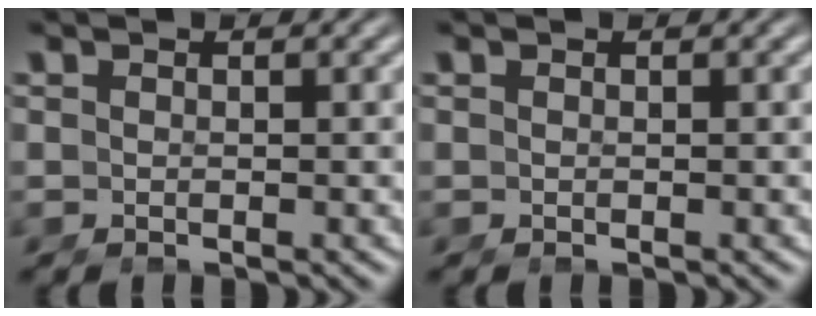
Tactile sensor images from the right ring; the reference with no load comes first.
{"total": 0.0}